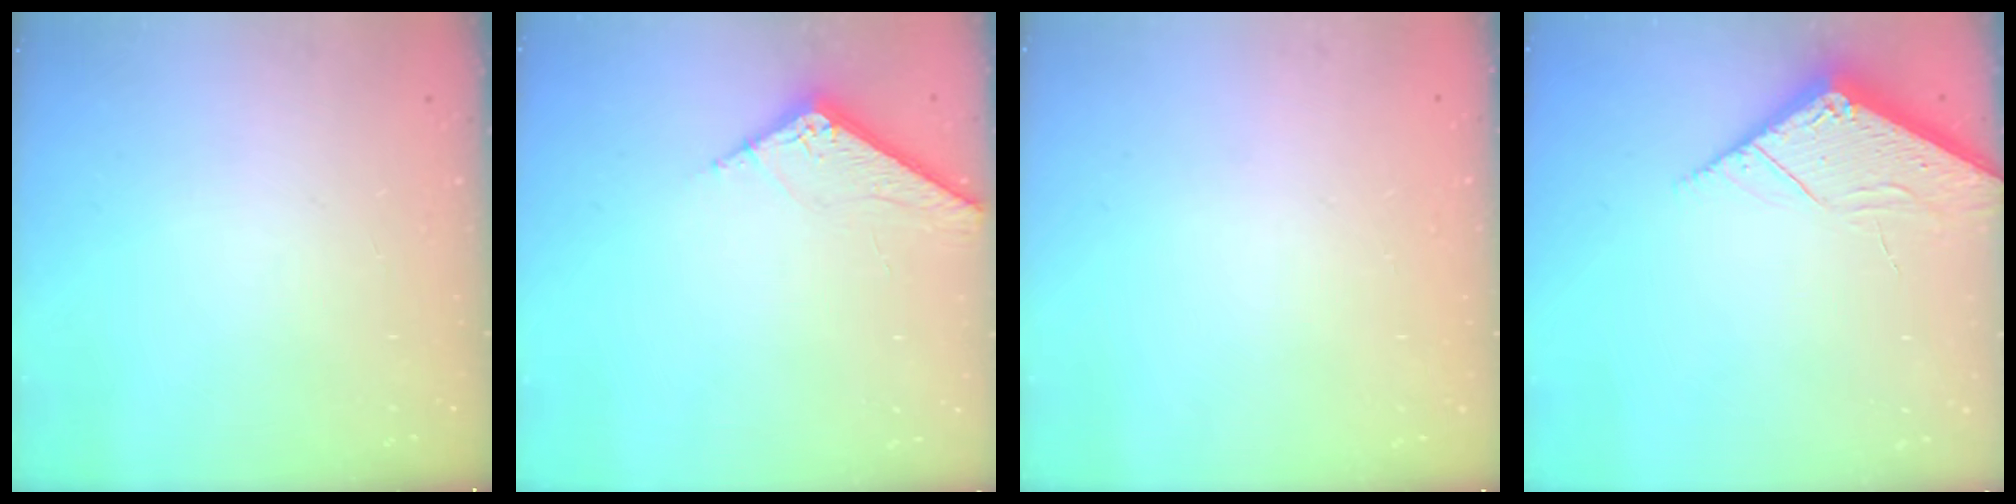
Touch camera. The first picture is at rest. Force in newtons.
{"total": 7.3, "press": 7.3, "slide": 0.5}
{"total": 0.0}
{"total": 4.1, "press": 4.1, "slide": 0.4}